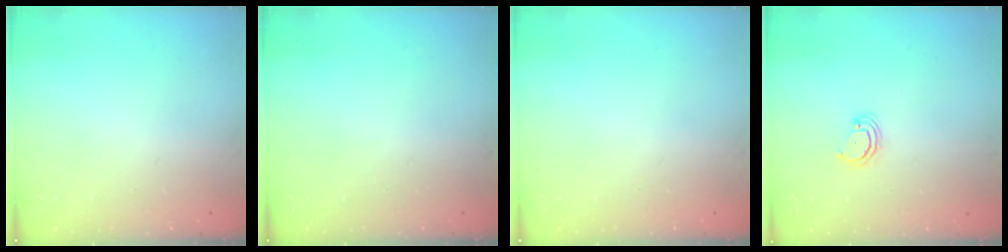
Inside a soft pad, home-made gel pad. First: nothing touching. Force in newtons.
{"total": 0.0}
{"total": 0.0}
{"total": 2.9, "press": 2.9, "slide": 0.3}